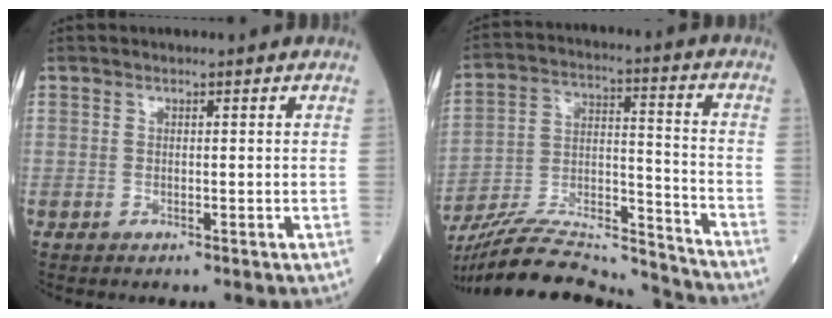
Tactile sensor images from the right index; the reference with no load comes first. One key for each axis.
{"total": 21.7, "fx": -20.6, "fy": 1.4, "fz": 6.6, "tx": -0.141, "ty": 0.005, "tz": -0.335}